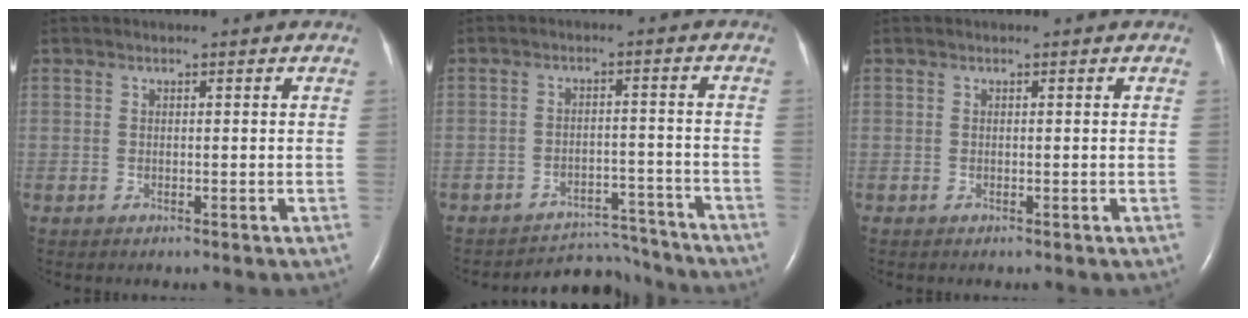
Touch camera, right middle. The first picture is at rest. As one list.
[{"total": 7.5, "force": [-7.3, 1.5, -1.4], "torque": [0.020, 0.026, -0.104]}, {"total": 0.0}]